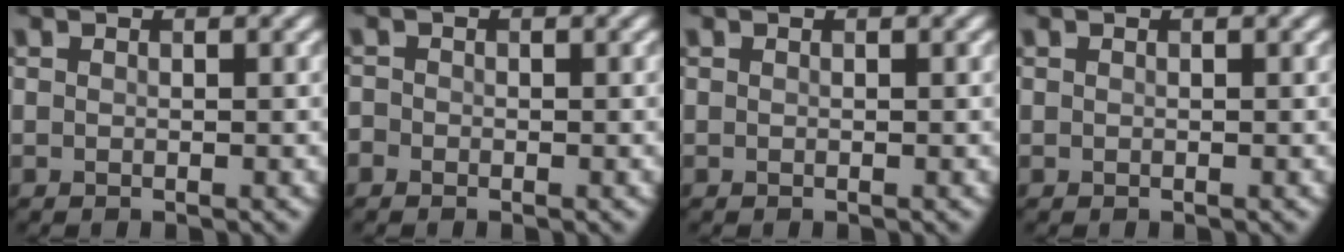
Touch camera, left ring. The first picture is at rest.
{"total": 0.7, "force": [-0.5, 0.5, 0.0], "torque": [0.002, -0.001, -0.012]}
{"total": 0.0}
{"total": 0.0}